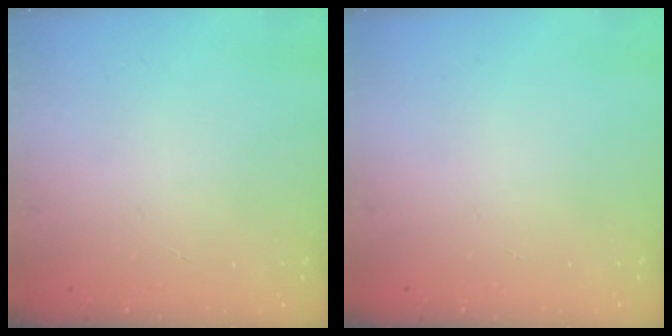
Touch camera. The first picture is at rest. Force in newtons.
{"total": 0.0}